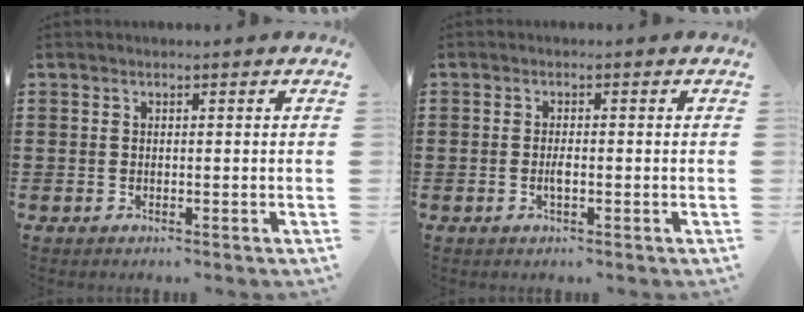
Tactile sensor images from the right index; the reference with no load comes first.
{"total": 1.5, "force": [-0.4, 0.5, 1.3], "torque": [-0.028, 0.001, -0.007]}